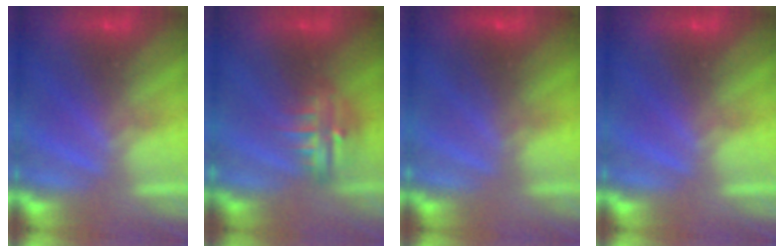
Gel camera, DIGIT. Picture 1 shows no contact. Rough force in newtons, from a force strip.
{"total": 4.8}
{"total": 2.4}
{"total": 0.0}